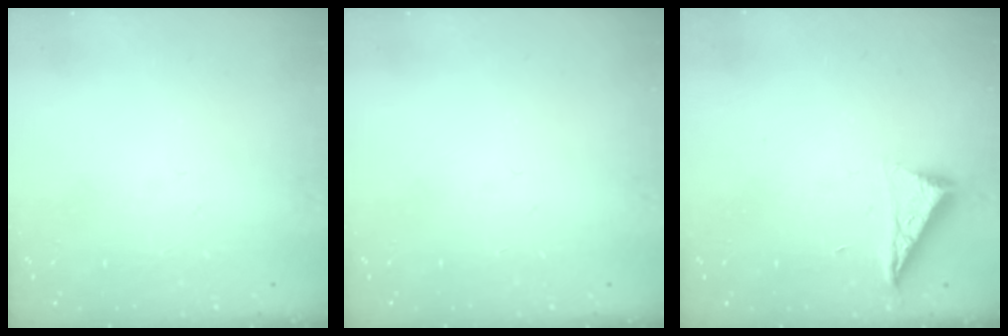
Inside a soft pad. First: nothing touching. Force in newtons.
{"total": 0.0}
{"total": 7.1, "press": 7.1, "slide": 0.5}